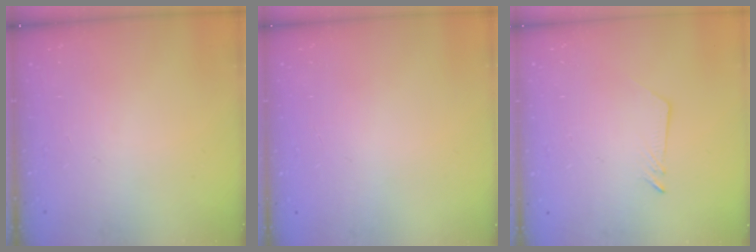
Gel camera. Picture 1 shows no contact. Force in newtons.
{"total": 0.7, "press": 0.3, "slide": 0.7}
{"total": 2.5, "press": 2.5, "slide": 0.2}